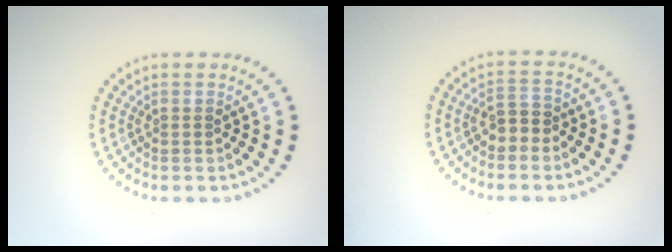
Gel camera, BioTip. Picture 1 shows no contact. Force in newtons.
{"total": 2.0, "press": 1.9, "slide": 0.6}